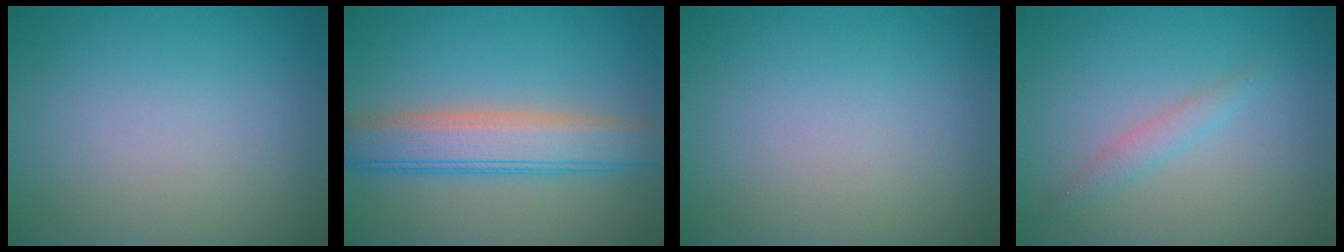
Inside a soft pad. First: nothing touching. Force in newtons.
{"total": 6.9, "press": 6.9, "slide": 0.3}
{"total": 0.0}
{"total": 1.4, "press": 1.4, "slide": 0.1}